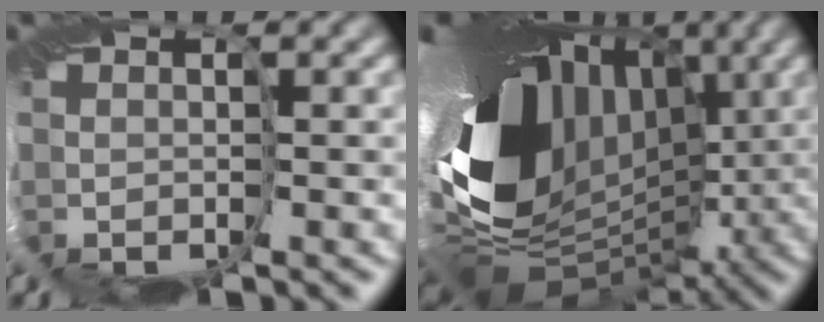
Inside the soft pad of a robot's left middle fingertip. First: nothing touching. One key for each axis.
{"total": 16.6, "fx": -0.2, "fy": 11.9, "fz": 11.5, "tx": -0.217, "ty": -0.030, "tz": 0.000}